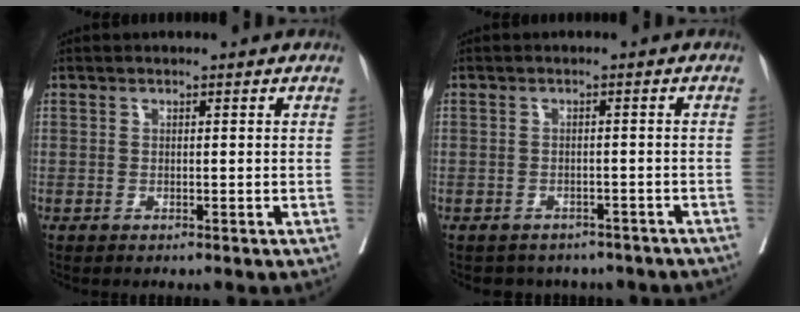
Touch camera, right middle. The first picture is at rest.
{"total": 8.5, "force": [-7.2, 4.2, 1.5], "torque": [-0.014, 0.007, -0.074]}